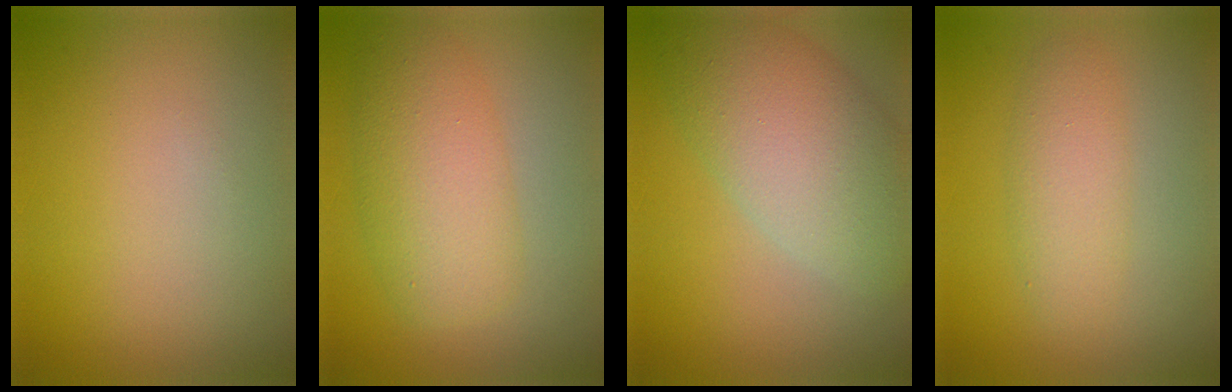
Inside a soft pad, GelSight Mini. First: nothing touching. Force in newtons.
{"total": 5.7, "press": 5.7, "slide": 0.3}
{"total": 8.0, "press": 8.0, "slide": 0.7}
{"total": 2.9, "press": 2.9, "slide": 0.1}